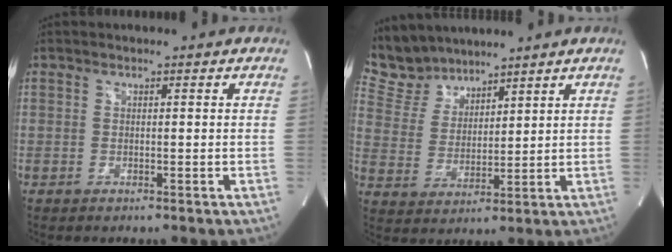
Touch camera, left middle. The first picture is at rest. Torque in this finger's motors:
{"motor_torque": [0.05, -0.04, 0.11, -0.03]}